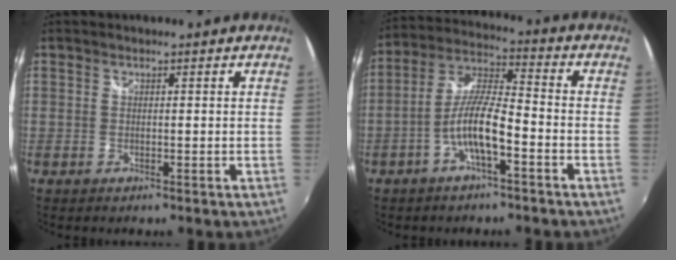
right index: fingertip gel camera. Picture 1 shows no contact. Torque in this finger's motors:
{"motor_torque": [1.24, -0.66, 0.66, 0.18]}